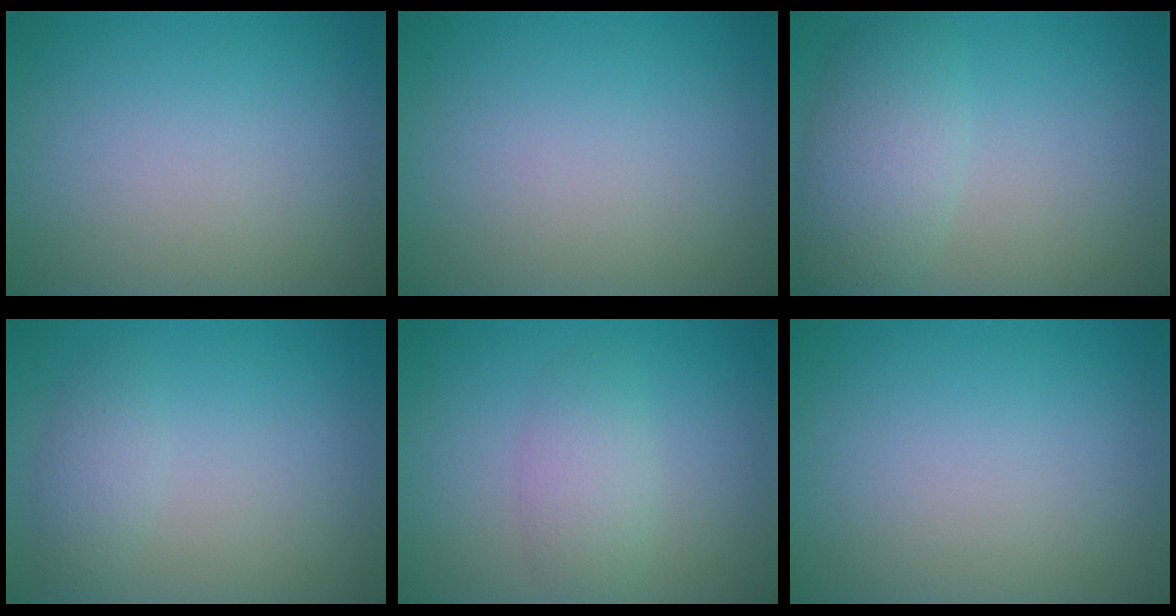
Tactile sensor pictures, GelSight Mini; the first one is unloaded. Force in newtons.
{"total": 0.0}
{"total": 4.3, "press": 4.3, "slide": 0.3}
{"total": 1.7, "press": 1.7, "slide": 0.1}
{"total": 2.5, "press": 2.5, "slide": 0.2}
{"total": 0.0}